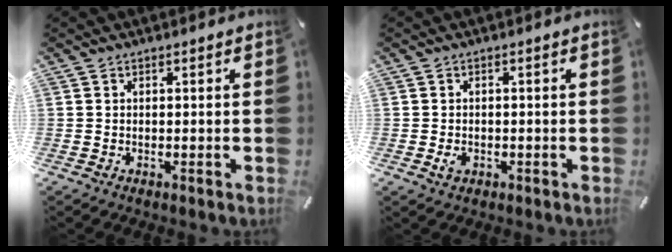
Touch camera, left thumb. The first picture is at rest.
{"total": 2.1, "force": [-0.6, 1.4, 1.3], "torque": [-0.031, -0.001, -0.012]}